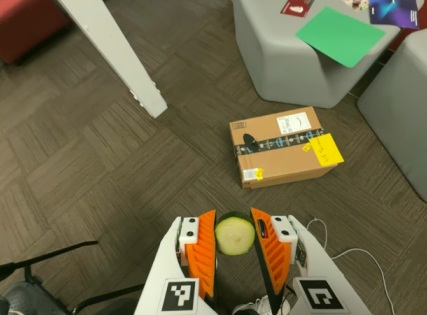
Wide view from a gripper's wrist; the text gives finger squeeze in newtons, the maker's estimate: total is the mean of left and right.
{"total": 11.9, "left": 13.3, "right": 10.5}